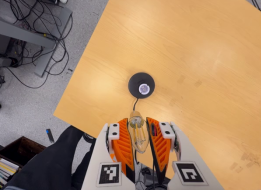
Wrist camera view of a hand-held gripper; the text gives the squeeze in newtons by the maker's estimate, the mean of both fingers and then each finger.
{"total": 22.4, "left": 24.9, "right": 19.8}